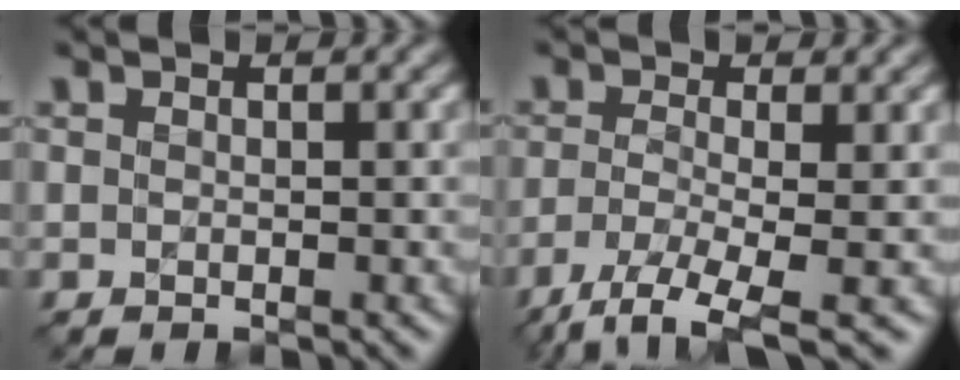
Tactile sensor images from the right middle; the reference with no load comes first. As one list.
[{"total": 5.1, "force": [-3.0, 1.2, 4.0], "torque": [-0.079, -0.005, -0.063]}]